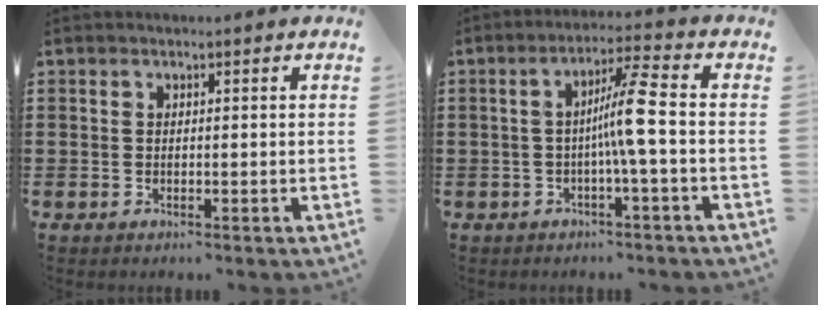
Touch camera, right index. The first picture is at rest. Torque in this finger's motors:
{"motor_torque": [1.79, 0.35, 0.35, 0.09]}